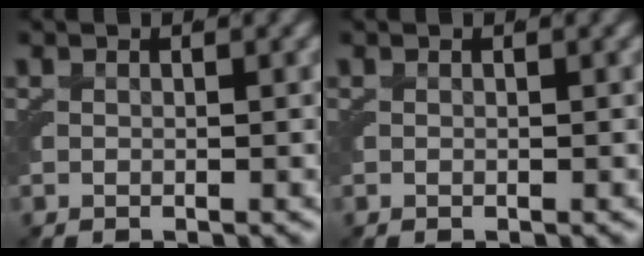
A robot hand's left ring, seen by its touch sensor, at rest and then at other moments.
{"total": 0.0}